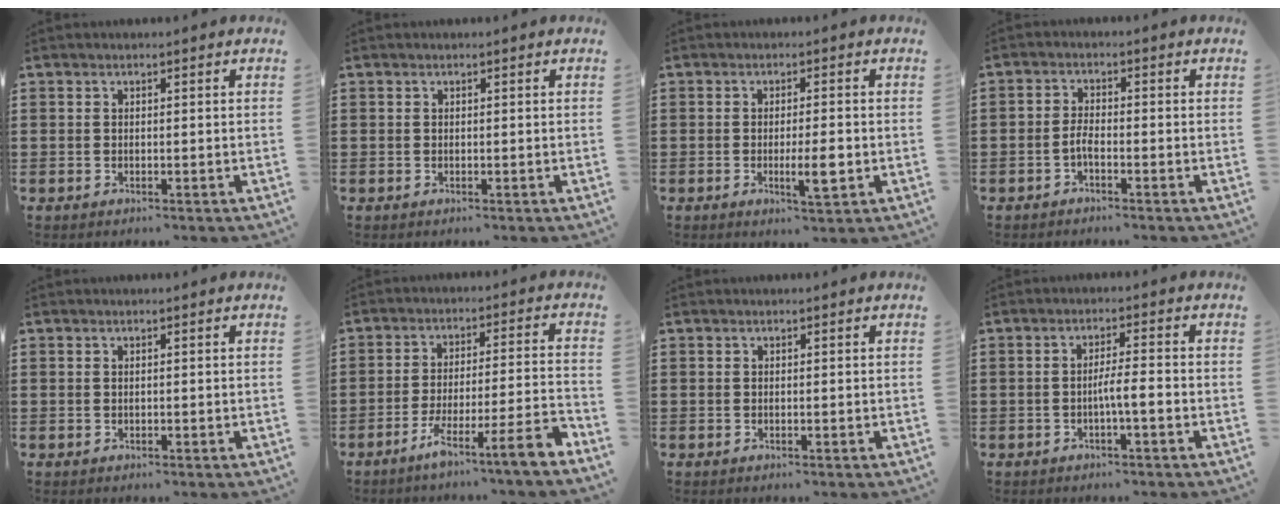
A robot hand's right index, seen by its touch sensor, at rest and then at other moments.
{"total": 0.0}
{"total": 4.8, "force": [-1.3, 0.7, 4.6], "torque": [-0.082, -0.006, -0.023]}
{"total": 2.2, "force": [-1.3, 0.7, 1.6], "torque": [-0.040, 0.000, -0.028]}
{"total": 0.0}
{"total": 8.1, "force": [-6.0, -0.2, 5.5], "torque": [-0.090, -0.005, -0.113]}
{"total": 0.0}
{"total": 3.4, "force": [-1.2, 0.1, 3.2], "torque": [-0.064, -0.006, -0.026]}